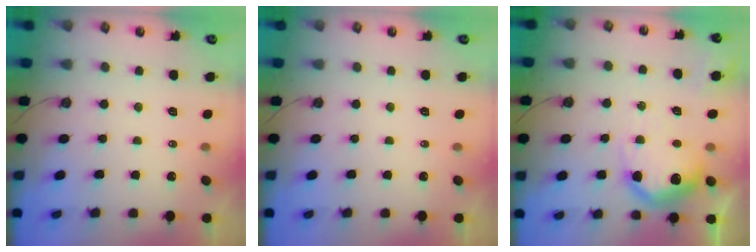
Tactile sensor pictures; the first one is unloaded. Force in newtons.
{"total": 0.0}
{"total": 20.6, "press": 20.6, "slide": 1.4}